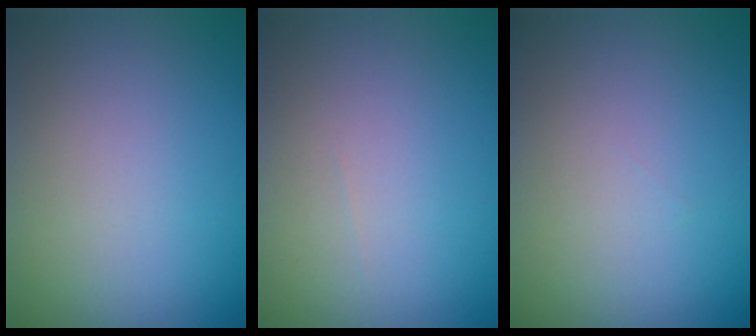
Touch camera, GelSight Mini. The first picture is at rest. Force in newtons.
{"total": 0.0}
{"total": 0.0}